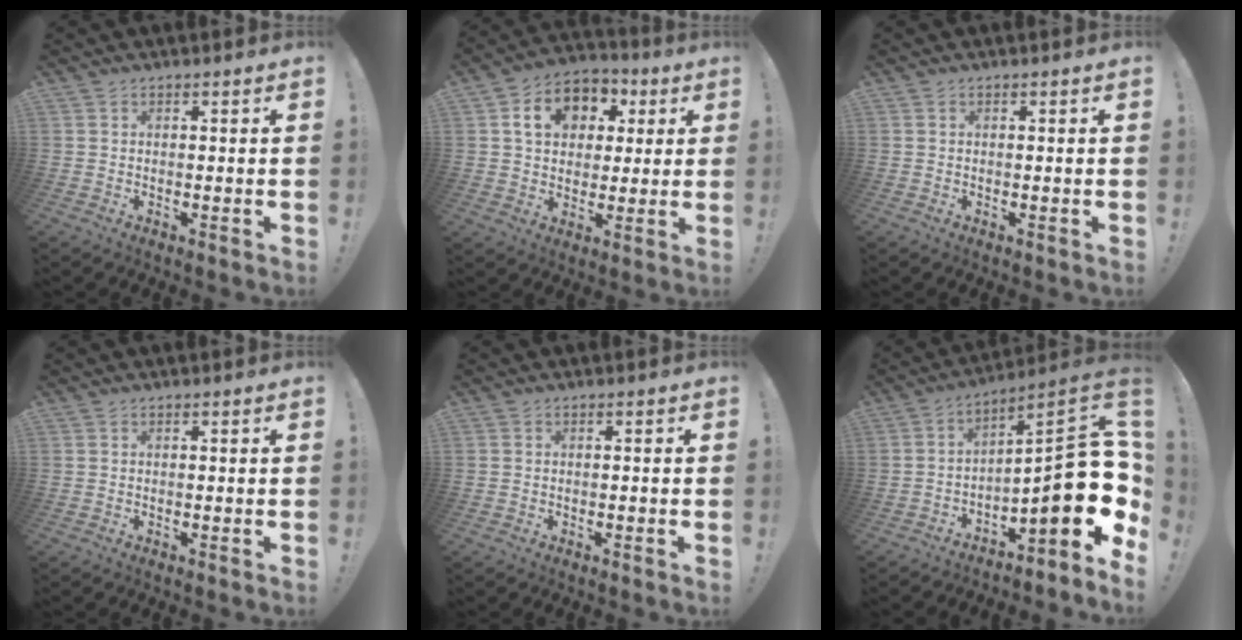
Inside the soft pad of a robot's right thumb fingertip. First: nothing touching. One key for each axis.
{"total": 12.6, "fx": 4.1, "fy": 10.2, "fz": 6.2, "tx": -0.092, "ty": -0.002, "tz": 0.081}
{"total": 0.0}
{"total": 0.0}
{"total": 0.6, "fx": -0.6, "fy": 0.0, "fz": 0.1, "tx": 0.001, "ty": -0.001, "tz": -0.011}
{"total": 20.9, "fx": -2.9, "fy": 6.4, "fz": 19.6, "tx": -0.269, "ty": 0.000, "tz": -0.038}